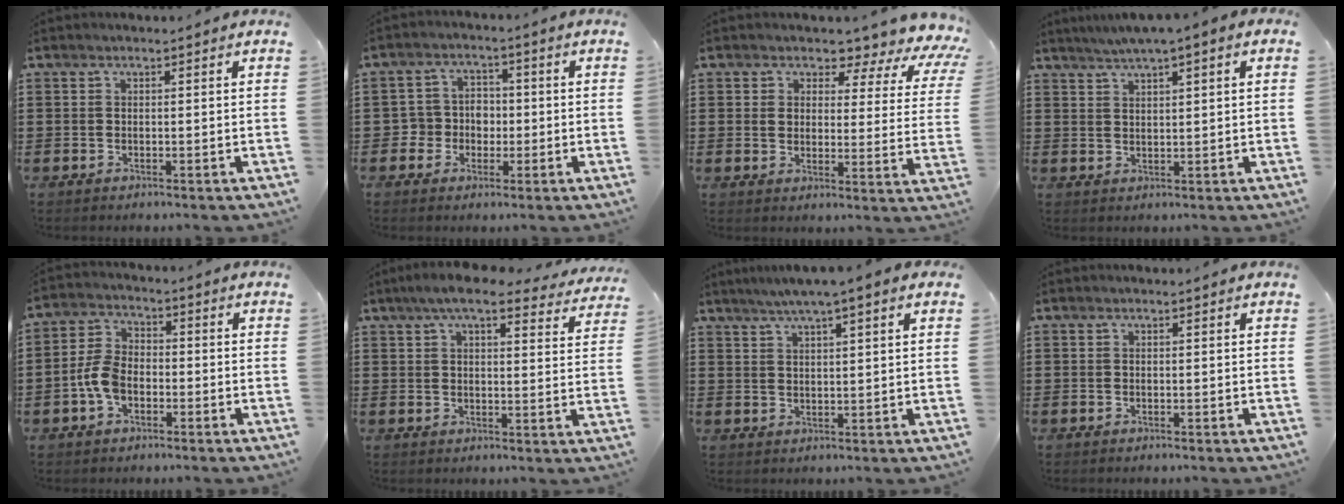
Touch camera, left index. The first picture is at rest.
{"total": 4.4, "force": [-1.1, 4.1, 1.1], "torque": [-0.037, 0.011, -0.025]}
{"total": 3.8, "force": [2.7, 2.1, 1.6], "torque": [-0.043, -0.027, 0.034]}
{"total": 2.1, "force": [1.5, -0.1, 1.5], "torque": [-0.031, 0.001, 0.027]}
{"total": 5.7, "force": [-1.9, 3.6, 3.9], "torque": [-0.105, 0.002, -0.044]}
{"total": 7.2, "force": [5.9, 0.9, 4.0], "torque": [-0.086, -0.013, 0.105]}
{"total": 3.8, "force": [2.8, -0.2, 2.5], "torque": [-0.054, -0.003, 0.049]}
{"total": 0.0}